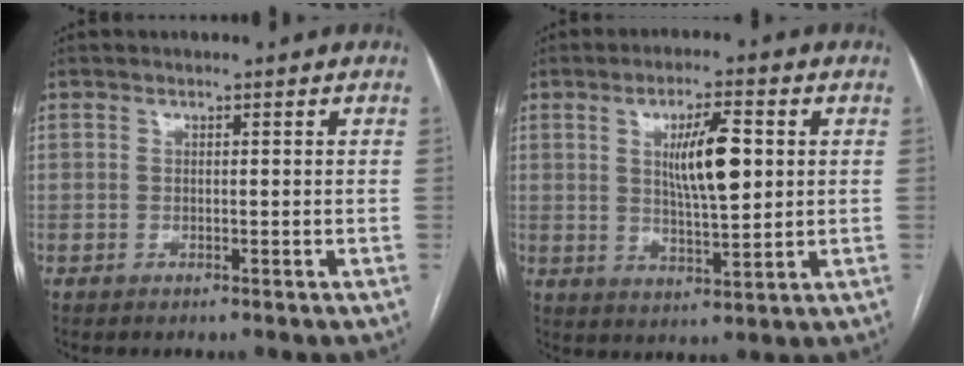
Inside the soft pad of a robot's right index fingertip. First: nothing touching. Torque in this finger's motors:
{"motor_torque": [0.47, -0.08, 0.41, 0.10]}